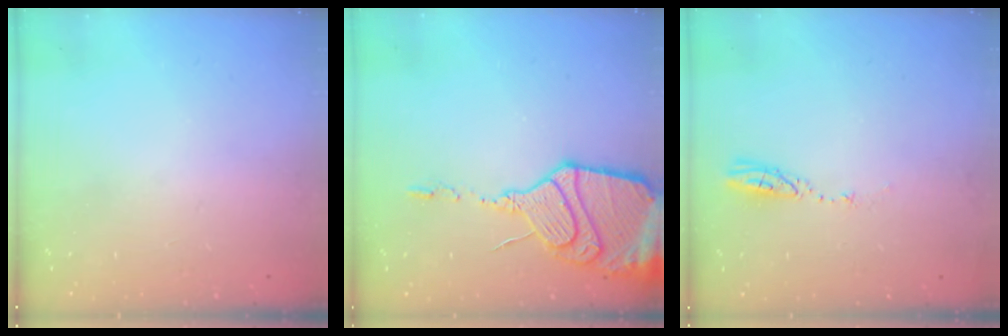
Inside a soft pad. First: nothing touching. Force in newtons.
{"total": 19.2, "press": 19.1, "slide": 1.6}
{"total": 3.7, "press": 3.6, "slide": 0.3}